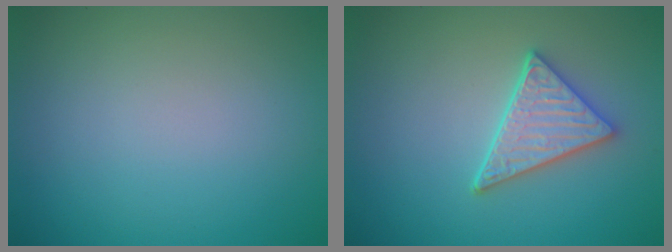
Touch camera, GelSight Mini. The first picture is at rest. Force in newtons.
{"total": 3.7, "press": 3.3, "slide": 1.7}